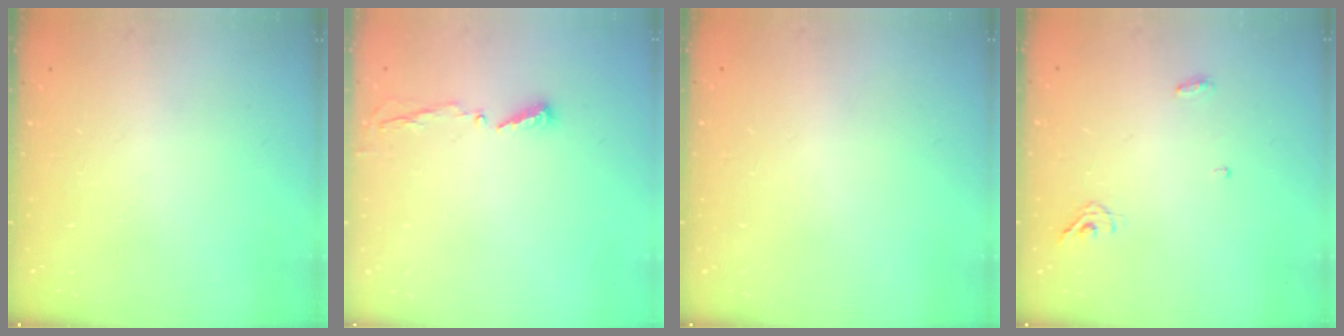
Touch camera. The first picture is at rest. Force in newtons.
{"total": 3.6, "press": 3.6, "slide": 0.4}
{"total": 0.8, "press": 0.8, "slide": 0.1}
{"total": 4.9, "press": 4.8, "slide": 1.0}